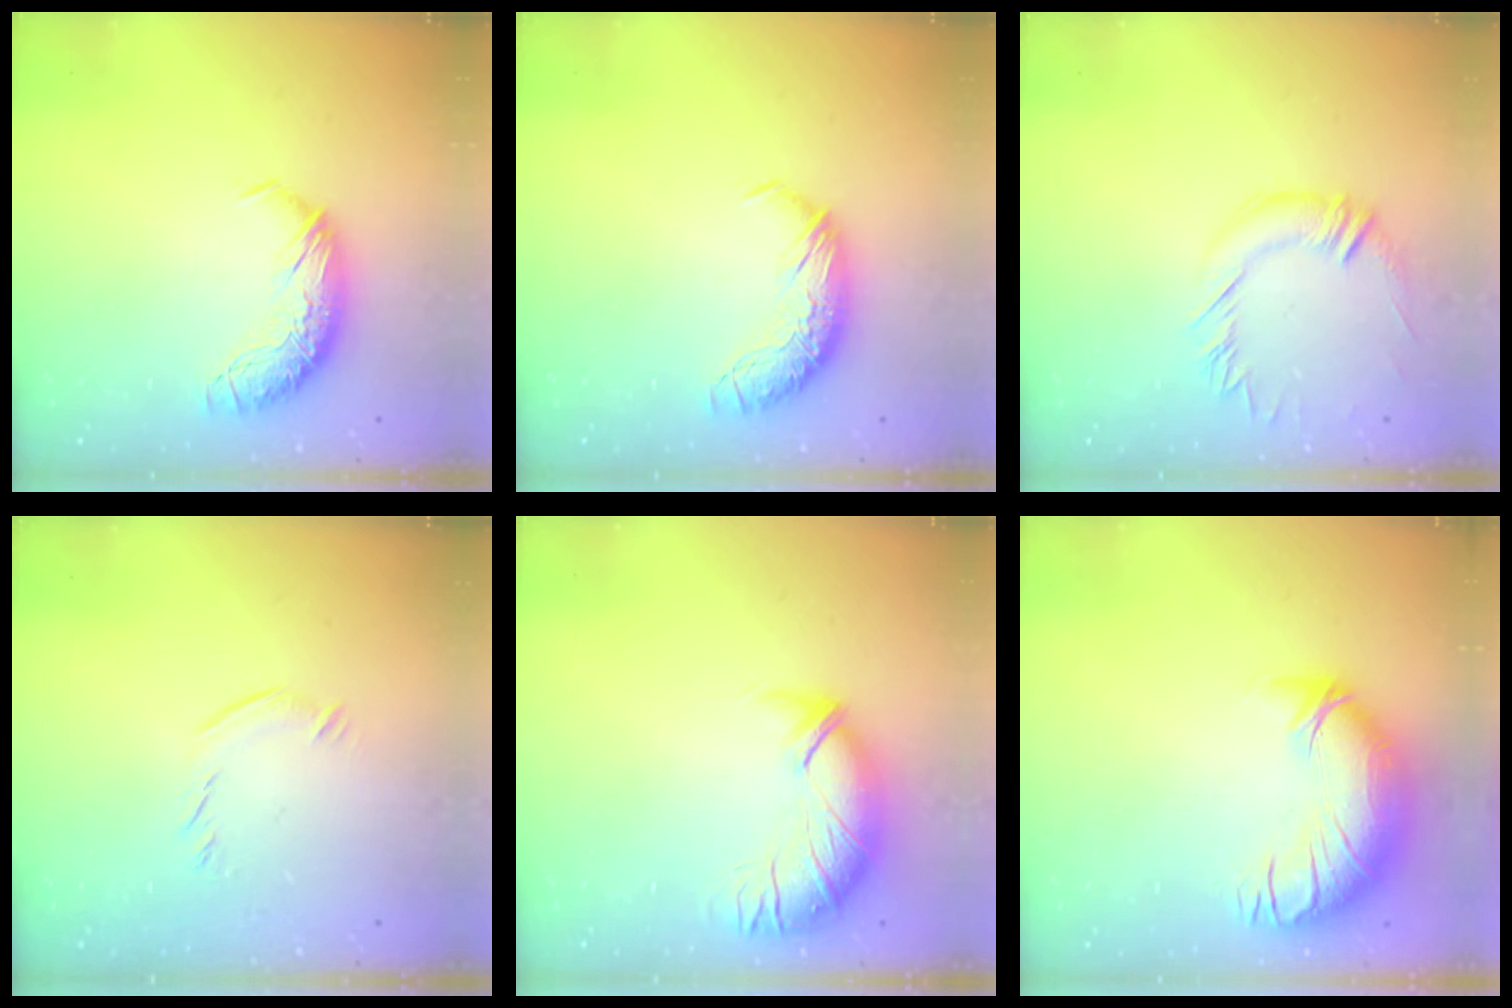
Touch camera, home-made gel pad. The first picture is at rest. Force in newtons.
{"total": 0.0}
{"total": 0.9, "press": 0.8, "slide": 0.4}
{"total": 5.5, "press": 5.4, "slide": 0.8}
{"total": 2.9, "press": 1.4, "slide": 2.5}
{"total": 3.8, "press": 2.1, "slide": 3.2}